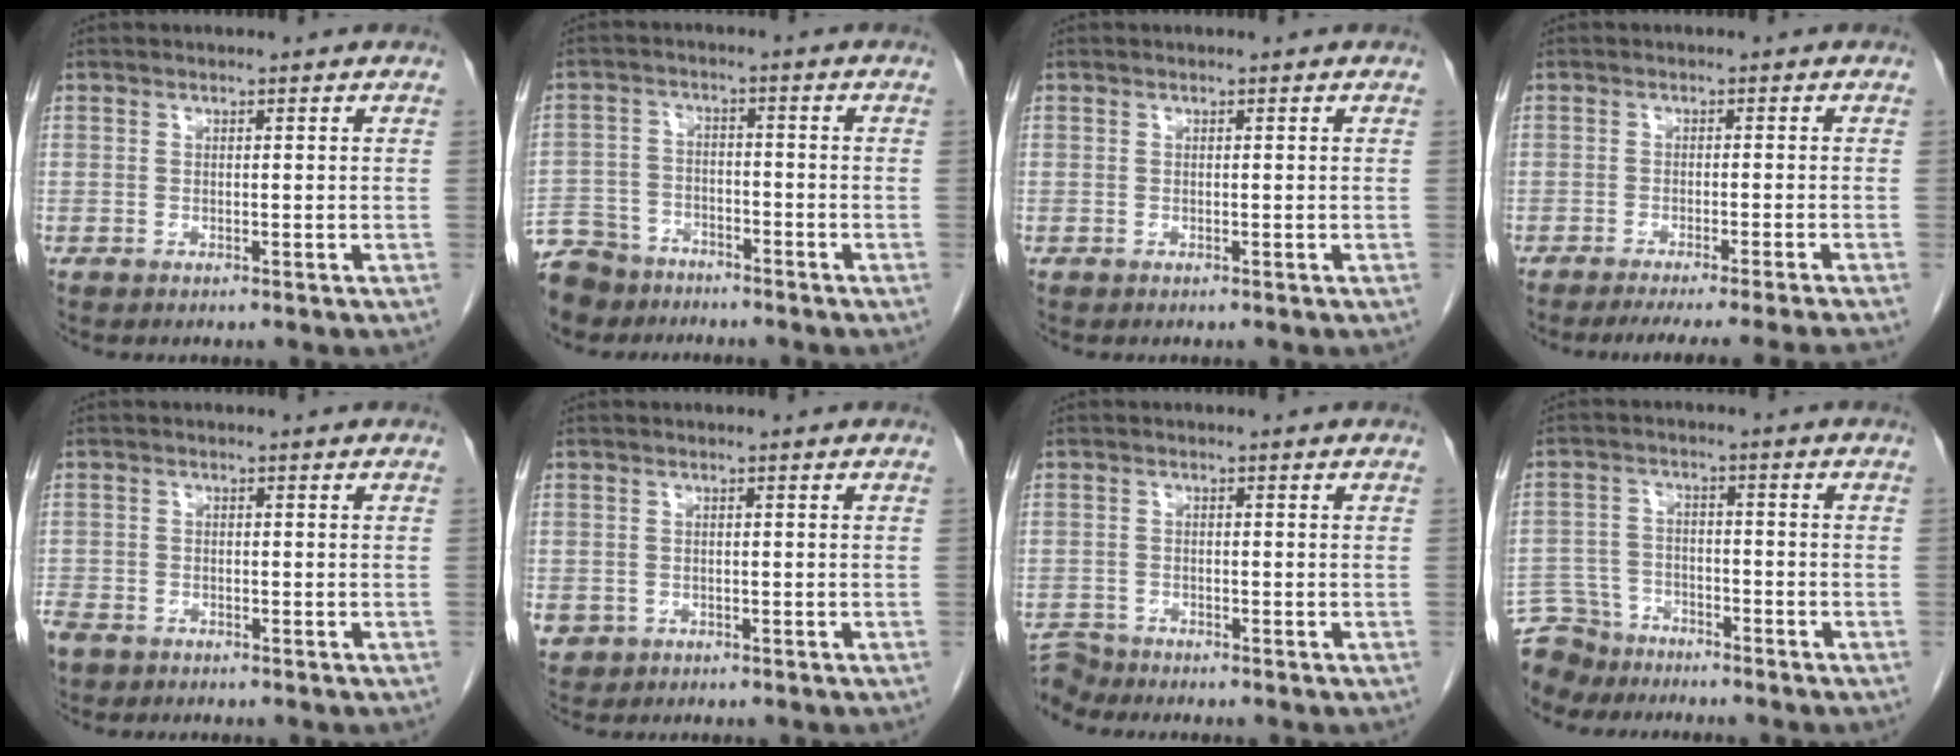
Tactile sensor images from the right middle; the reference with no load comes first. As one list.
[{"total": 12.2, "force": [-9.8, 6.7, 3.0], "torque": [-0.088, 0.001, -0.165]}, {"total": 0.0}, {"total": 11.8, "force": [-10.6, -1.9, 4.9], "torque": [-0.039, -0.025, -0.143]}, {"total": 5.1, "force": [-3.7, 3.0, 1.9], "torque": [-0.051, -0.006, -0.067]}, {"total": 3.1, "force": [-1.5, 2.7, 0.6], "torque": [-0.013, 0.001, -0.020]}, {"total": 2.1, "force": [-1.9, -0.4, -0.8], "torque": [0.020, -0.013, -0.037]}, {"total": 8.9, "force": [-8.1, 3.8, 0.6], "torque": [-0.025, 0.004, -0.144]}]